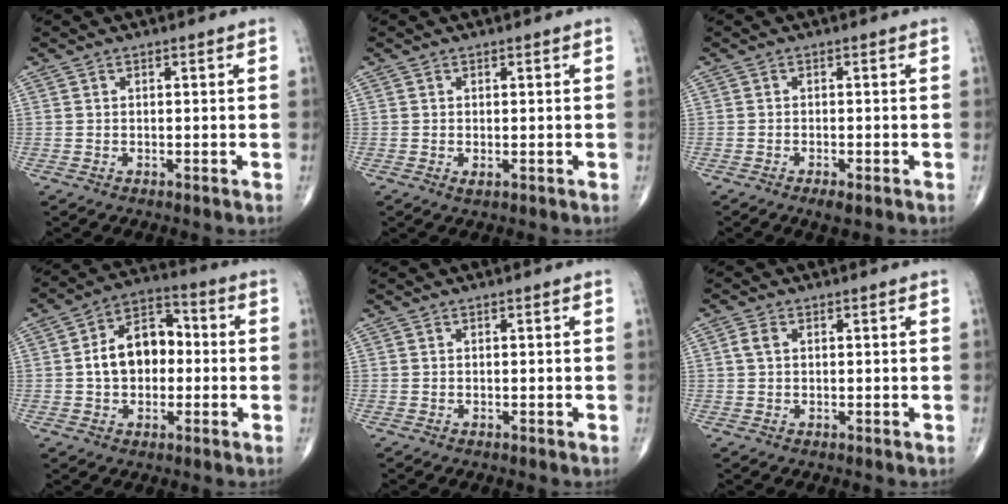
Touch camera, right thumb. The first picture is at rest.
{"total": 0.8, "force": [-0.2, 0.4, 0.7], "torque": [-0.011, -0.003, -0.003]}
{"total": 2.2, "force": [-1.3, 0.6, 1.6], "torque": [-0.029, 0.000, -0.022]}
{"total": 11.5, "force": [-0.1, 7.9, 8.4], "torque": [-0.114, 0.032, -0.012]}
{"total": 0.0}
{"total": 2.1, "force": [0.5, 1.4, 1.5], "torque": [-0.034, 0.007, 0.009]}